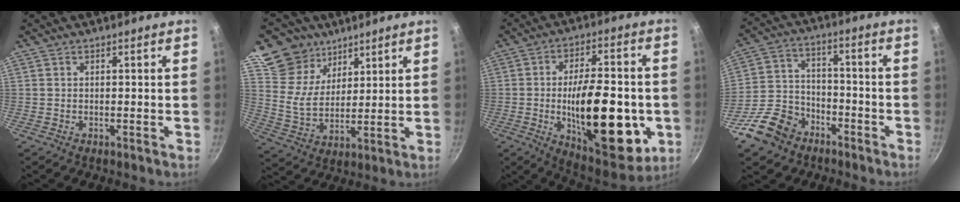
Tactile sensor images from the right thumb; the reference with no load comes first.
{"total": 11.5, "force": [7.8, 7.8, 2.9], "torque": [-0.024, -0.048, 0.143]}
{"total": 24.4, "force": [-4.2, 10.8, 21.4], "torque": [-0.292, 0.005, -0.052]}
{"total": 12.4, "force": [-7.5, 8.6, 4.7], "torque": [-0.072, 0.058, -0.136]}